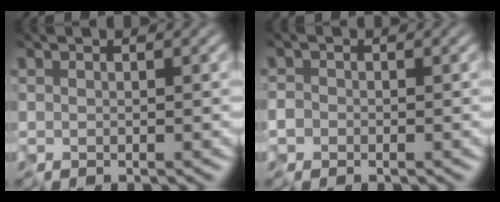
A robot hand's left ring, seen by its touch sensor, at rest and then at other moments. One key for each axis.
{"total": 1.1, "fx": -0.7, "fy": 0.9, "fz": 0.0, "tx": 0.000, "ty": -0.002, "tz": -0.018}